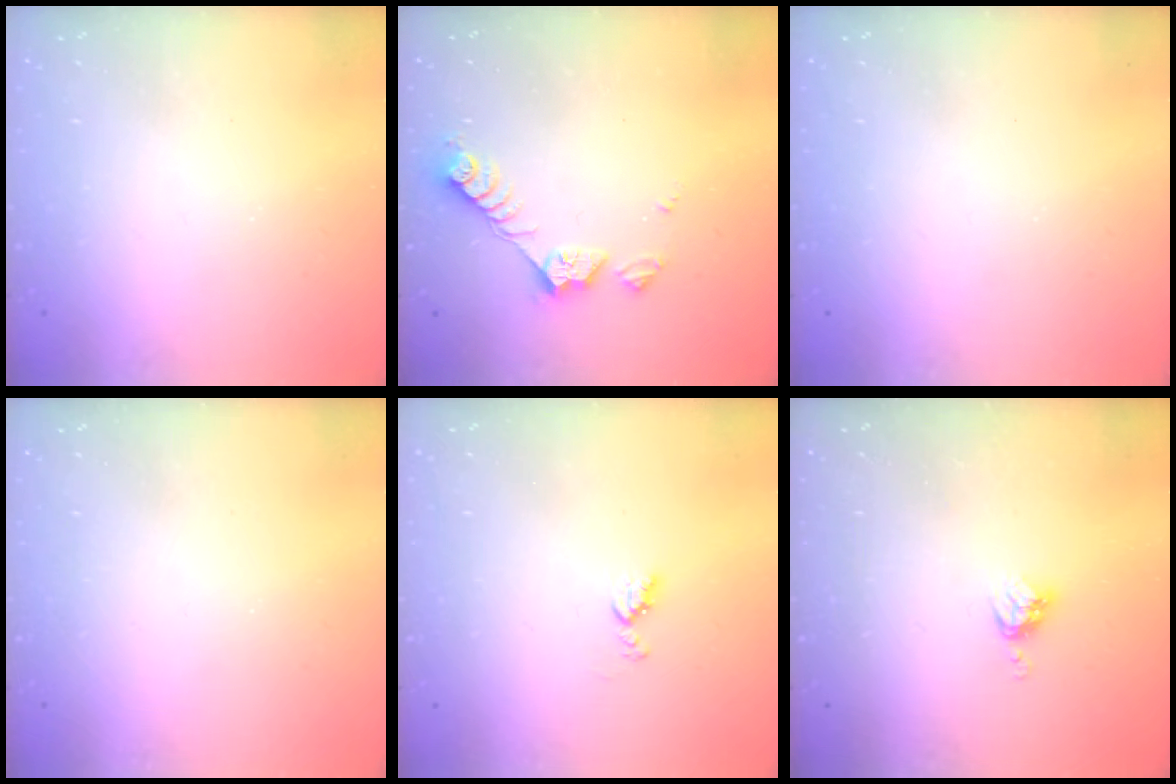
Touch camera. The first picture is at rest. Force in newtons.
{"total": 8.5, "press": 8.5, "slide": 0.5}
{"total": 0.0}
{"total": 0.0}
{"total": 4.5, "press": 4.5, "slide": 0.6}
{"total": 4.0, "press": 4.0, "slide": 0.5}